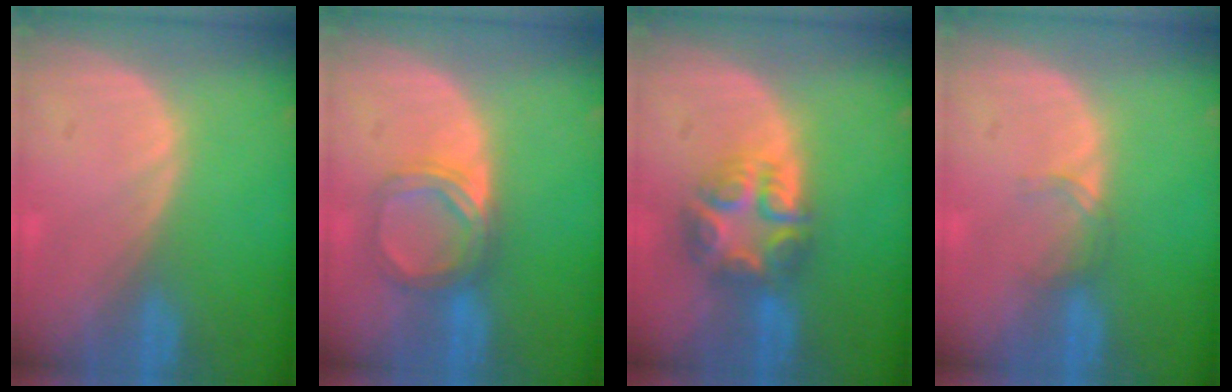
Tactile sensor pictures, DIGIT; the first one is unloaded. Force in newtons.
{"total": 5.3, "press": 4.9, "slide": 1.9}
{"total": 7.6, "press": 6.7, "slide": 3.6}
{"total": 1.5, "press": 1.5, "slide": 0.2}